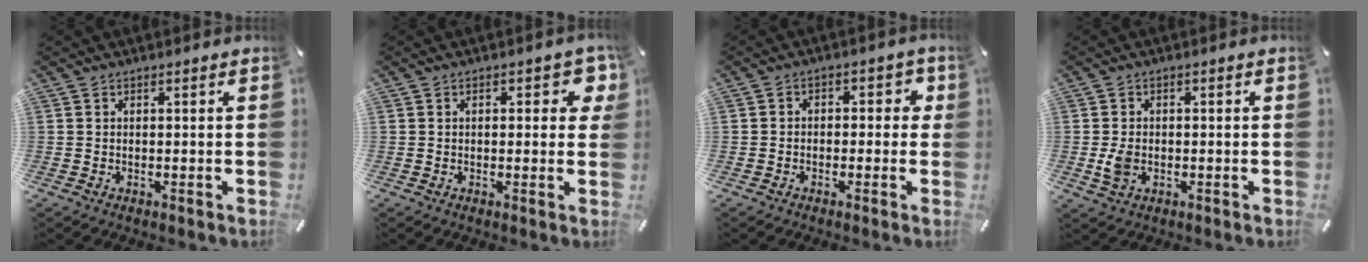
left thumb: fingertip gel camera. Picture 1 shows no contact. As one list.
[{"total": 5.0, "force": [1.6, 2.7, 3.9], "torque": [-0.041, -0.002, 0.019]}, {"total": 4.5, "force": [-0.8, 3.6, 2.6], "torque": [-0.035, 0.013, -0.021]}, {"total": 3.9, "force": [-0.5, 2.9, 2.5], "torque": [-0.050, -0.003, -0.013]}]